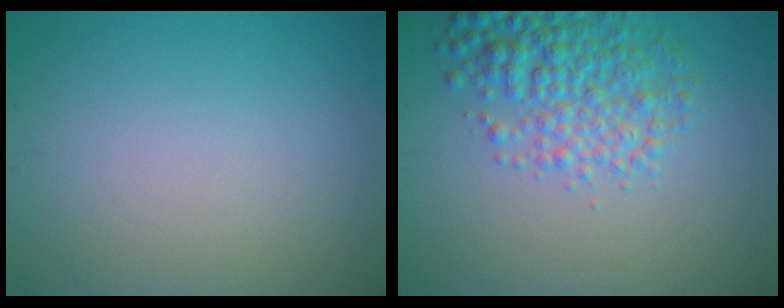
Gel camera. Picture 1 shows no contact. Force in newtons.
{"total": 4.9, "press": 4.9, "slide": 0.2}